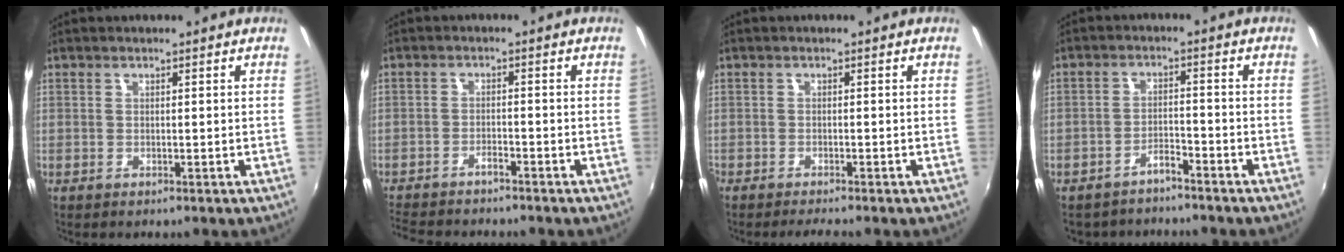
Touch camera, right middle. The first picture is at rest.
{"total": 6.9, "force": [-6.3, 1.2, 2.4], "torque": [-0.069, -0.013, -0.108]}
{"total": 2.5, "force": [-2.3, -0.2, 0.9], "torque": [-0.026, -0.011, -0.042]}
{"total": 3.8, "force": [-3.4, 1.3, 1.2], "torque": [-0.036, 0.004, -0.054]}